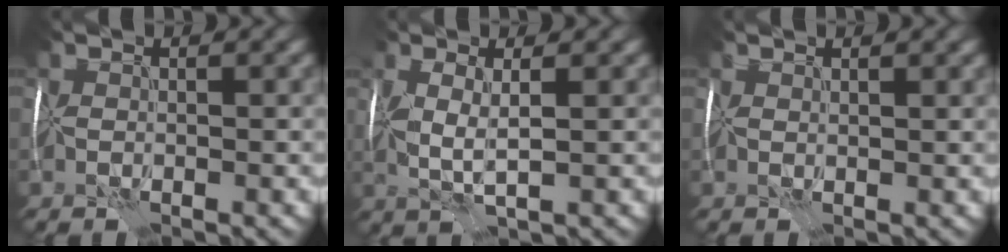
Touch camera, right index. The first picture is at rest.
{"total": 1.3, "force": [0.7, -0.2, 1.1], "torque": [-0.048, 0.001, 0.014]}
{"total": 1.4, "force": [1.4, 0.2, 0.3], "torque": [-0.007, 0.009, 0.011]}